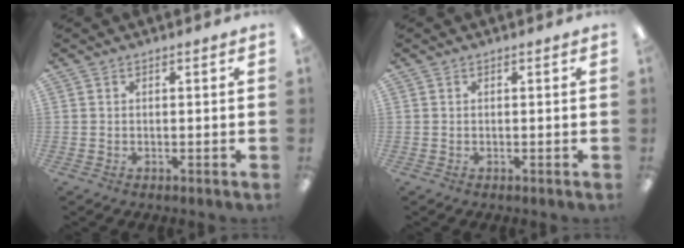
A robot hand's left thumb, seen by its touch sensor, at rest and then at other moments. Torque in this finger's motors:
{"motor_torque": [-0.06, 0.06, -0.07, 0.08, 0.00]}